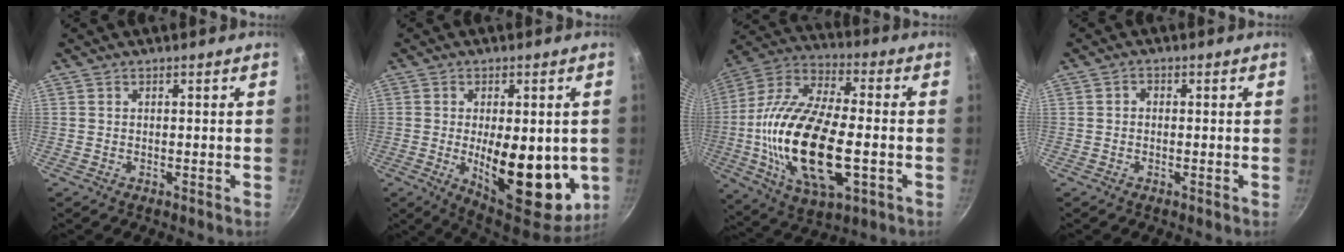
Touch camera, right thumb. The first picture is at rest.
{"total": 18.5, "force": [-2.2, 8.4, 16.3], "torque": [-0.203, -0.021, -0.019]}
{"total": 25.2, "force": [-4.0, 11.7, 22.0], "torque": [-0.424, 0.019, -0.078]}
{"total": 1.3, "force": [-0.2, 1.1, 0.7], "torque": [-0.010, 0.007, -0.005]}